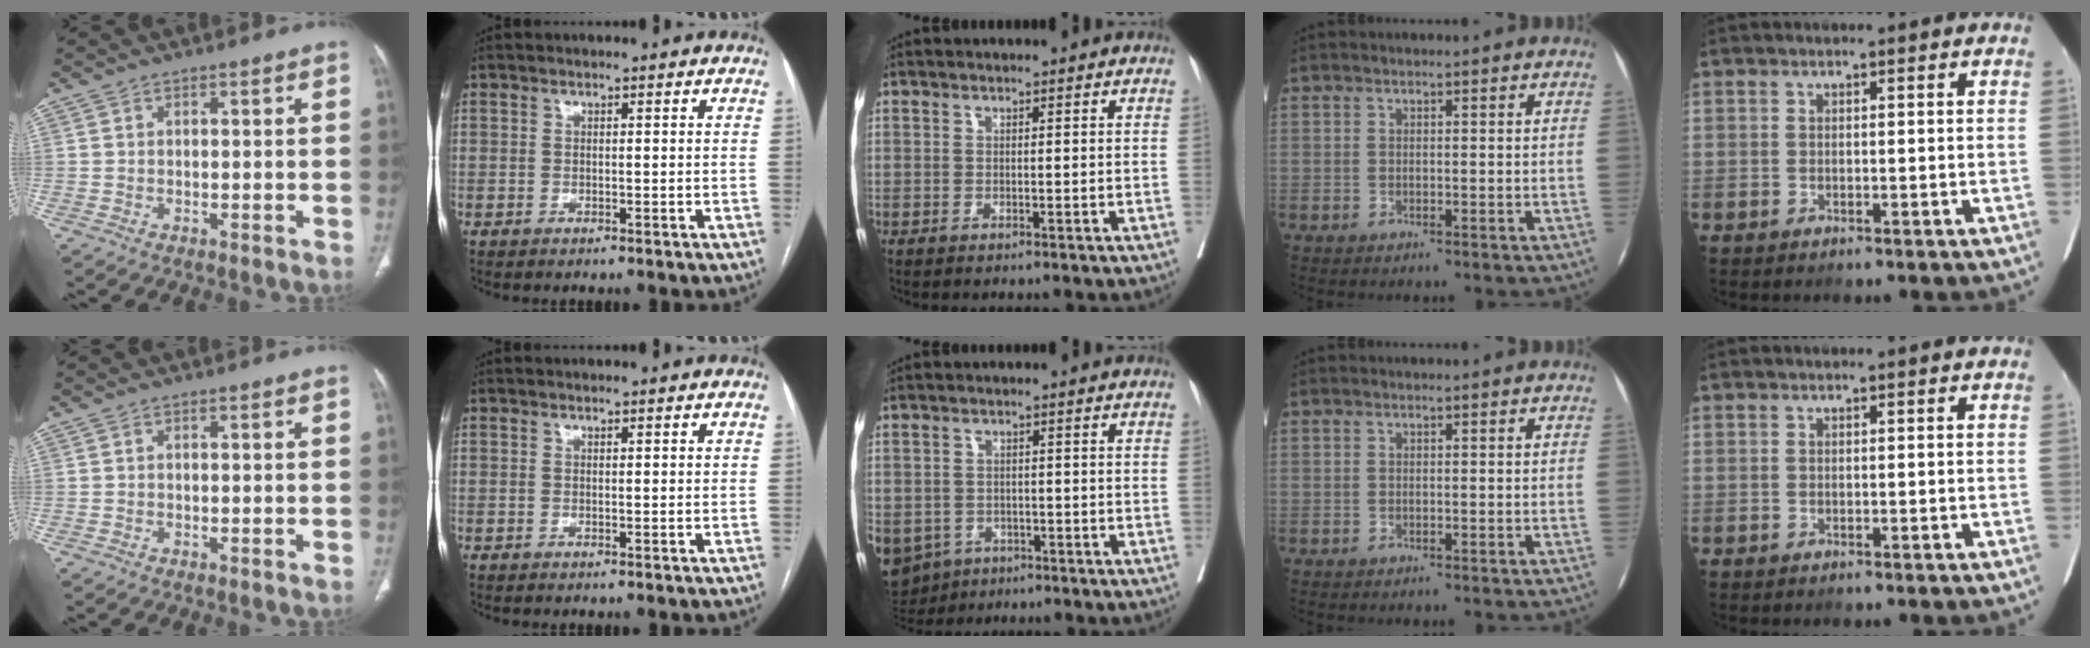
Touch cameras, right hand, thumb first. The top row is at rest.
{"middle": {"total": 12.5, "force": [-6.6, 9.8, 4.3], "torque": [-0.133, -0.010, -0.085]}}